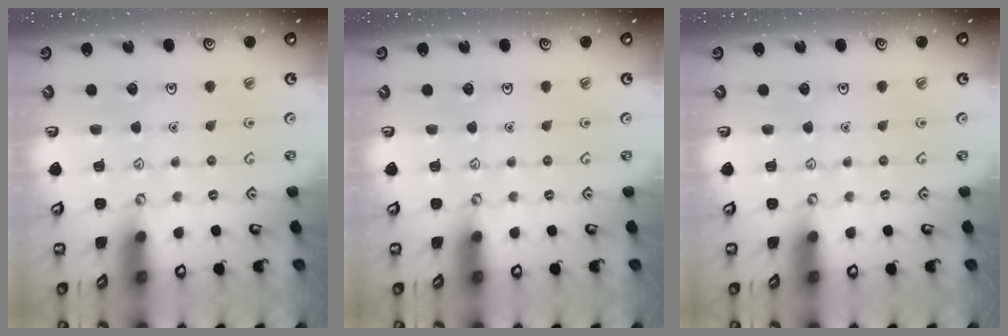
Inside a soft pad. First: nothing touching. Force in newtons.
{"total": 0.0}
{"total": 0.0}